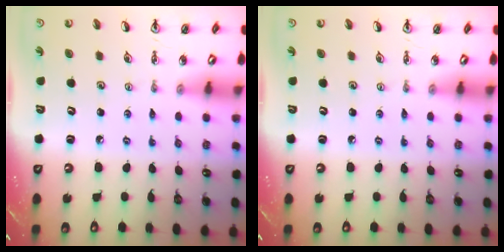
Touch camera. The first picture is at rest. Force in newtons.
{"total": 0.0}